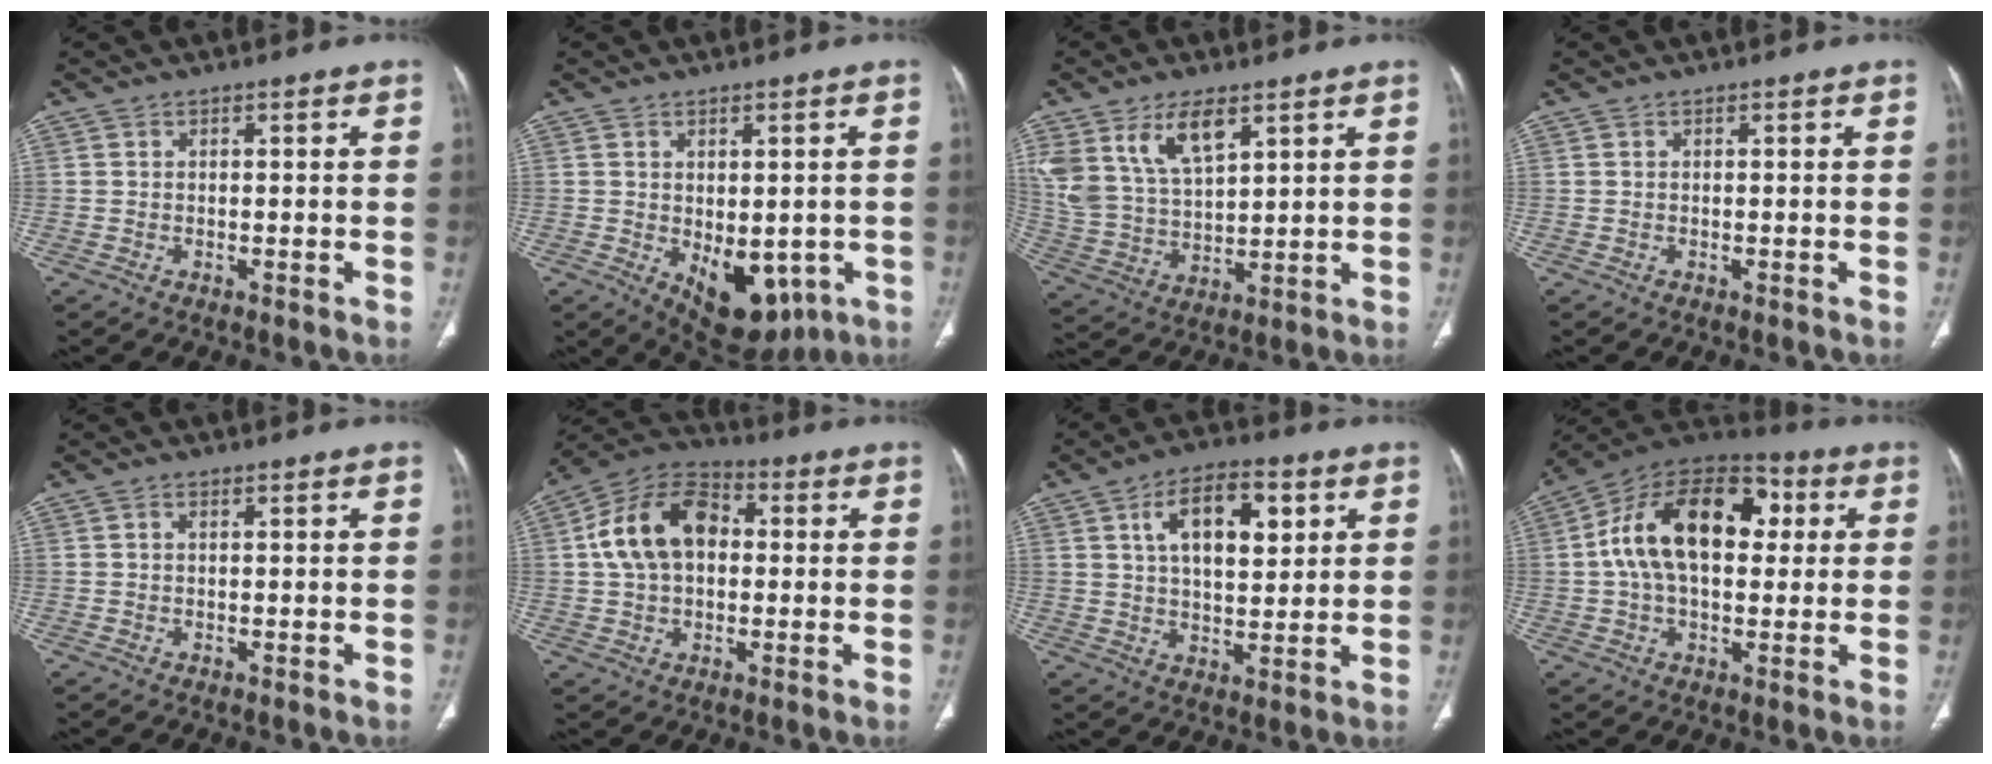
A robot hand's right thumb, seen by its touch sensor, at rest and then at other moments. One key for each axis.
{"total": 11.4, "fx": -3.0, "fy": 6.7, "fz": 8.7, "tx": -0.089, "ty": -0.005, "tz": -0.020}
{"total": 13.0, "fx": 7.2, "fy": 6.4, "fz": 8.8, "tx": -0.162, "ty": -0.024, "tz": 0.153}
{"total": 0.0}
{"total": 0.7, "fx": 0.3, "fy": 0.4, "fz": 0.5, "tx": -0.011, "ty": 0.003, "tz": 0.004}
{"total": 14.6, "fx": 1.8, "fy": 9.9, "fz": 10.6, "tx": -0.174, "ty": 0.027, "tz": 0.020}
{"total": 12.8, "fx": 4.5, "fy": 6.6, "fz": 10.0, "tx": -0.134, "ty": -0.006, "tz": 0.072}
{"total": 20.9, "fx": 3.5, "fy": 12.6, "fz": 16.3, "tx": -0.255, "ty": 0.030, "tz": 0.048}